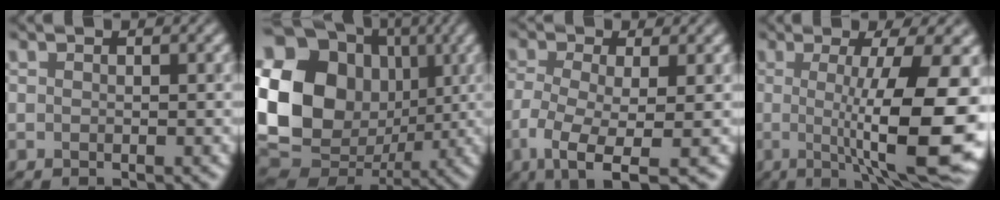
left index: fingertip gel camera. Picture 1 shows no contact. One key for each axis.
{"total": 19.5, "fx": 2.3, "fy": 16.8, "fz": 9.5, "tx": -0.206, "ty": 0.020, "tz": 0.031}
{"total": 5.8, "fx": -2.9, "fy": 1.9, "fz": 4.6, "tx": -0.093, "ty": -0.008, "tz": -0.054}
{"total": 12.6, "fx": -0.9, "fy": 3.1, "fz": 12.2, "tx": -0.154, "ty": -0.004, "tz": -0.008}